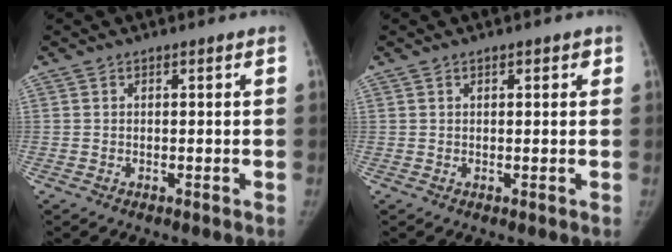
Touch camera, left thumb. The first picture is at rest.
{"total": 1.4, "force": [0.6, 0.7, 1.1], "torque": [-0.009, 0.002, 0.006]}